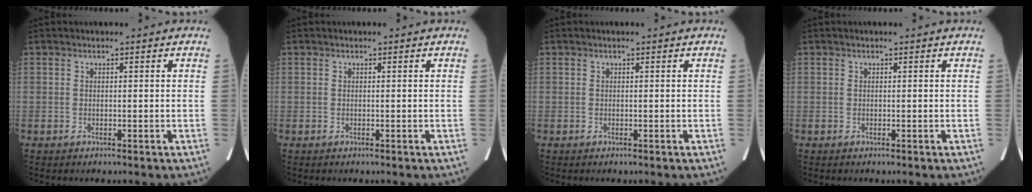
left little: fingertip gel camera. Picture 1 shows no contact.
{"total": 0.0}
{"total": 0.0}
{"total": 0.0}